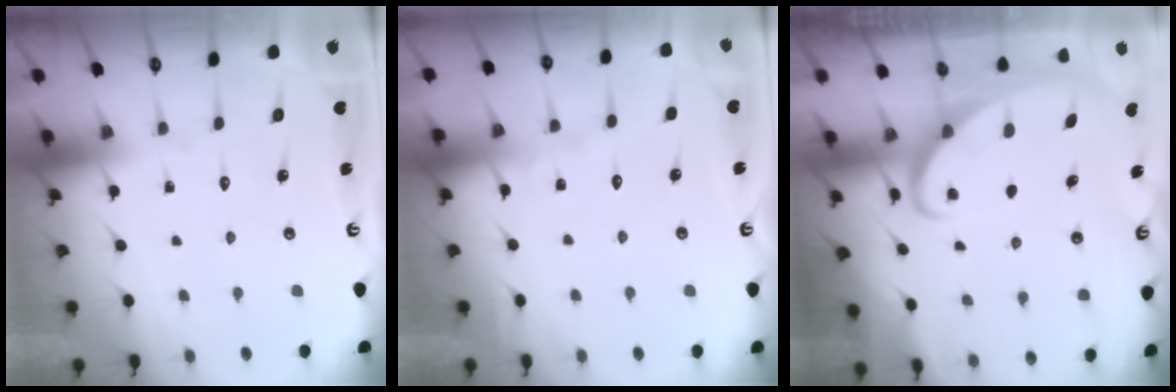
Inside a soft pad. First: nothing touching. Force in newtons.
{"total": 1.7, "press": 1.7, "slide": 0.2}
{"total": 2.2, "press": 2.1, "slide": 0.3}